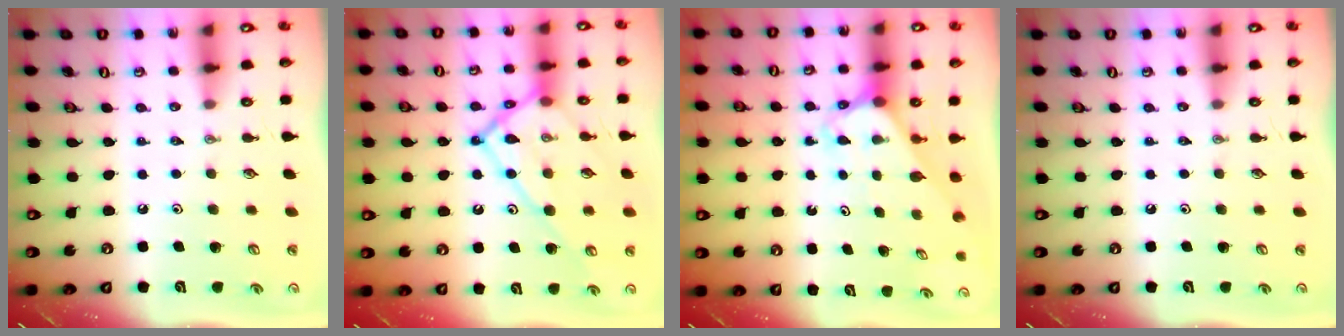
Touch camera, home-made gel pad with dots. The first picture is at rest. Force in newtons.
{"total": 17.3, "press": 17.2, "slide": 1.4}
{"total": 2.7, "press": 2.7, "slide": 0.2}
{"total": 0.0}